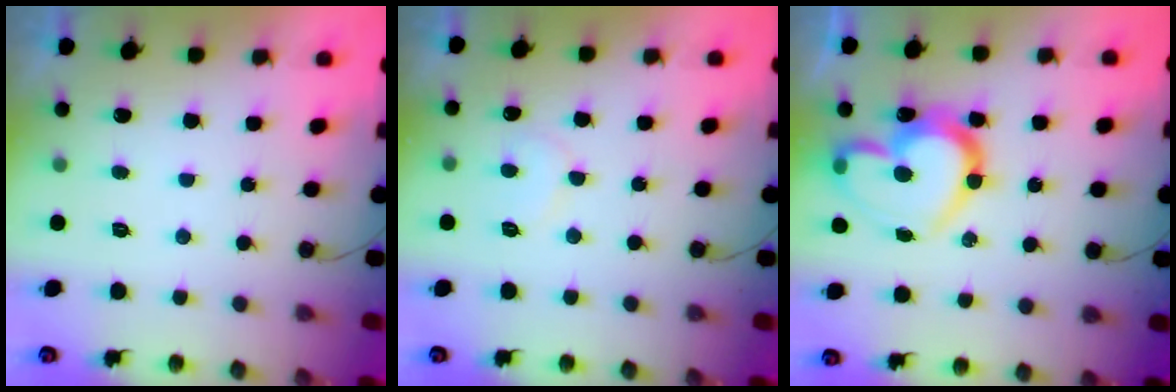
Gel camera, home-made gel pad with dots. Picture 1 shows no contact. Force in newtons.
{"total": 6.8, "press": 6.8, "slide": 0.5}
{"total": 19.1, "press": 19.0, "slide": 1.3}